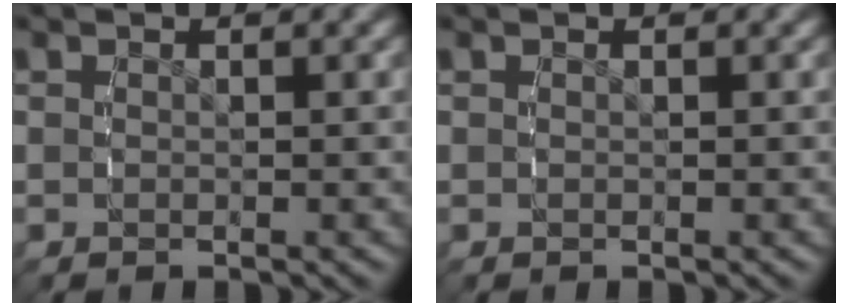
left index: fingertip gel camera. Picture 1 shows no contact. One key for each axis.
{"total": 0.0}